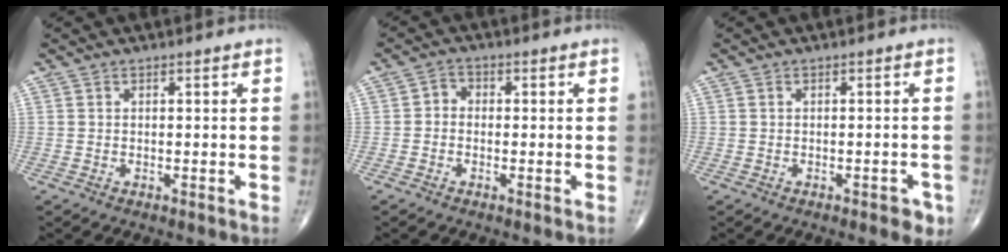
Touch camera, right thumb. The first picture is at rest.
{"total": 2.4, "force": [-0.4, 2.0, 1.2], "torque": [-0.006, 0.009, -0.019]}
{"total": 2.9, "force": [-1.6, 1.2, 2.1], "torque": [-0.016, 0.005, -0.017]}